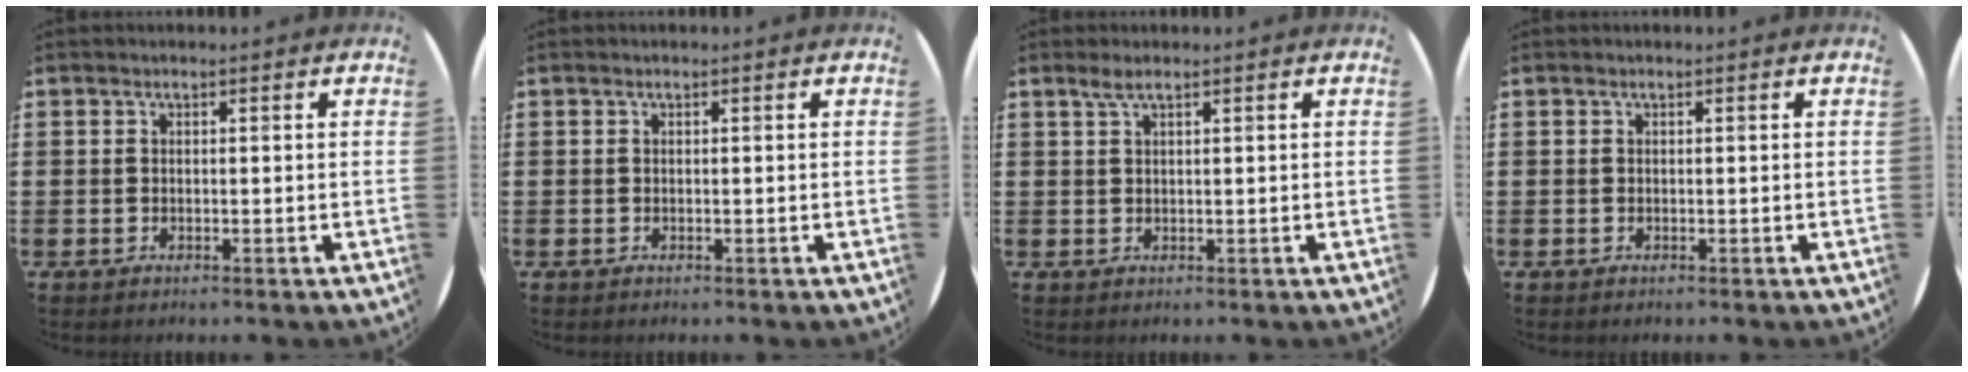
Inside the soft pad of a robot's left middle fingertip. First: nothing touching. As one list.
[{"total": 0.0}, {"total": 1.6, "force": [1.0, 0.1, 1.2], "torque": [-0.023, 0.004, 0.017]}, {"total": 0.0}]